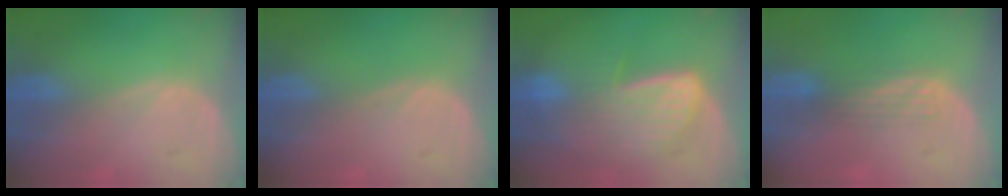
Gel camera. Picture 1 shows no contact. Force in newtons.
{"total": 0.0}
{"total": 7.6, "press": 7.2, "slide": 2.2}
{"total": 2.9, "press": 2.6, "slide": 1.3}